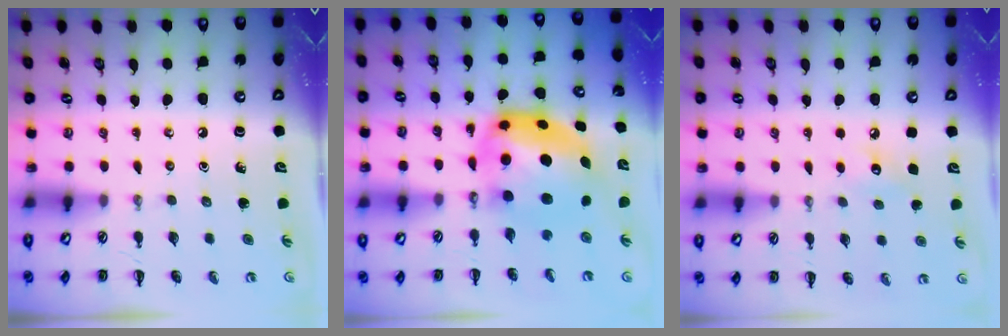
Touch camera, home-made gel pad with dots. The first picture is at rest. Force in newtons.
{"total": 7.7, "press": 7.6, "slide": 1.6}
{"total": 6.2, "press": 6.0, "slide": 1.8}